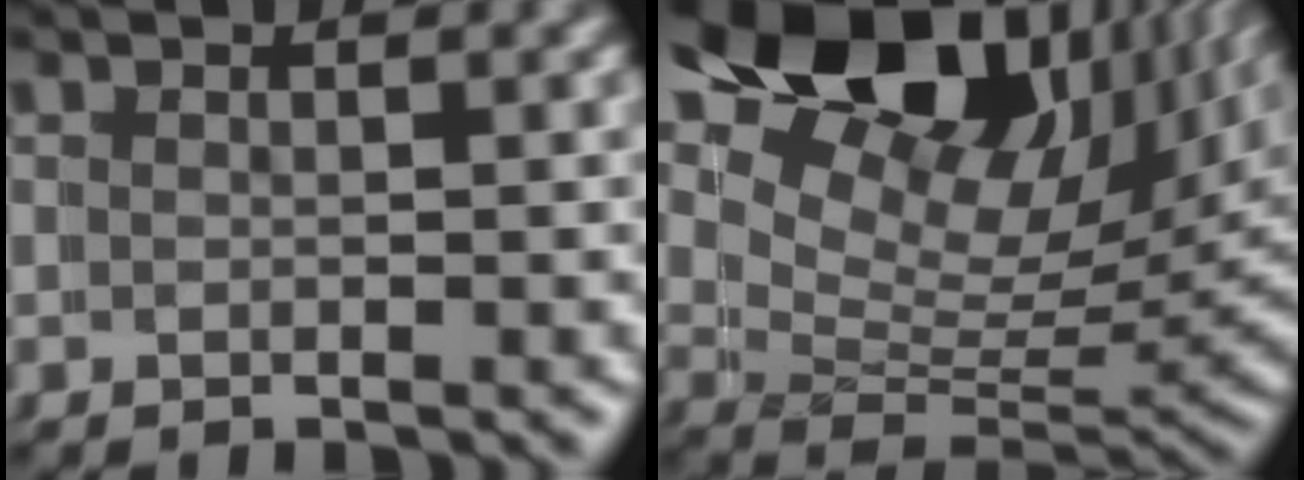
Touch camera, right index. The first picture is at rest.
{"total": 20.1, "force": [7.6, 13.0, 13.3], "torque": [-0.213, 0.023, 0.095]}